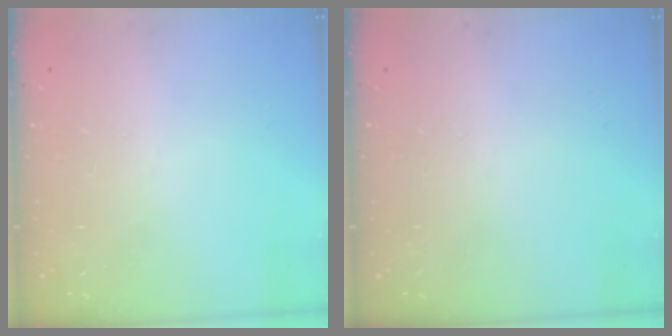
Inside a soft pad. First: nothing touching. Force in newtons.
{"total": 0.0}